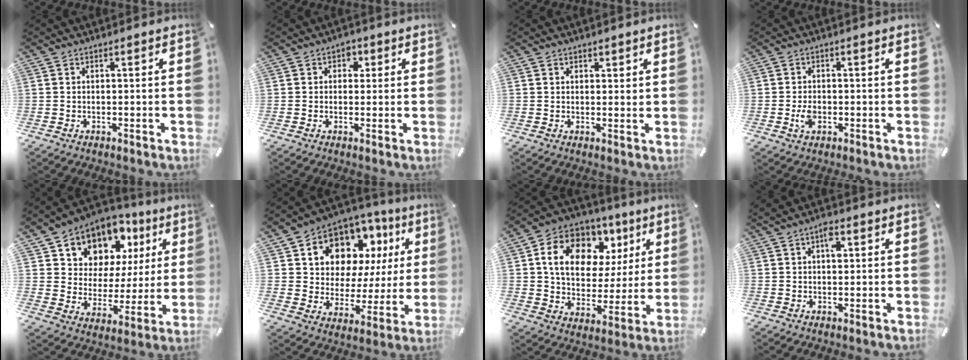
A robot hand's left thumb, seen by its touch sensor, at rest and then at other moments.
{"total": 2.5, "force": [0.3, 2.2, 1.0], "torque": [0.001, -0.002, -0.003]}
{"total": 1.4, "force": [1.0, 1.0, 0.2], "torque": [0.005, 0.000, 0.016]}
{"total": 3.1, "force": [-0.7, 2.1, 2.1], "torque": [-0.051, -0.002, -0.015]}
{"total": 10.5, "force": [7.4, 7.3, 1.6], "torque": [-0.038, -0.071, 0.135]}
{"total": 11.3, "force": [7.2, 8.1, 3.5], "torque": [-0.072, -0.061, 0.135]}
{"total": 15.5, "force": [6.5, 11.5, 8.0], "torque": [-0.133, -0.020, 0.120]}
{"total": 3.7, "force": [1.3, 2.1, 2.7], "torque": [-0.042, 0.002, 0.018]}